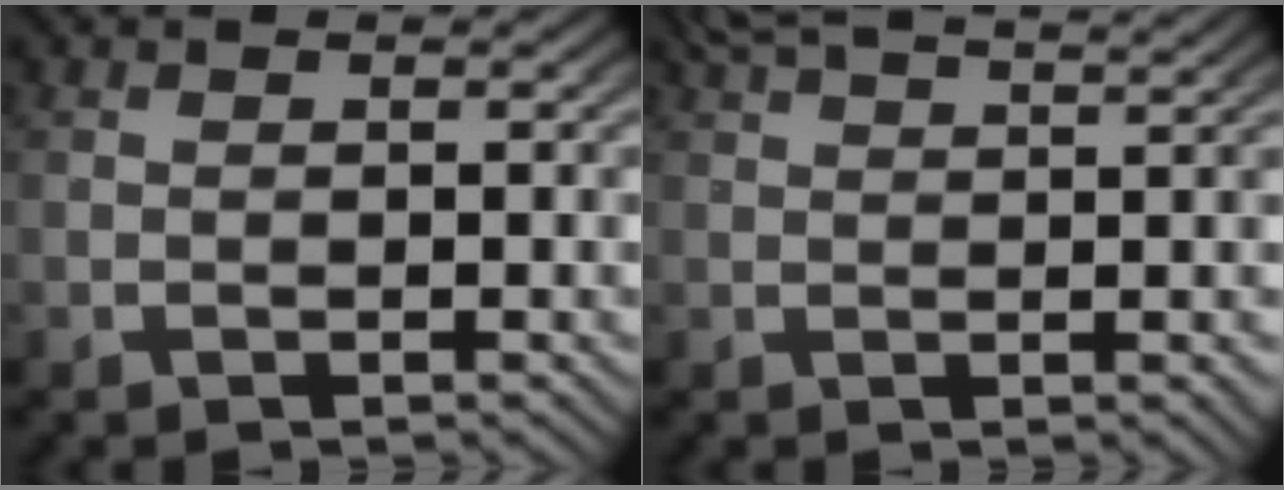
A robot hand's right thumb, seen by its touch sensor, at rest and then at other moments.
{"total": 3.5, "force": [2.9, 0.3, 1.9], "torque": [-0.025, 0.004, 0.048]}